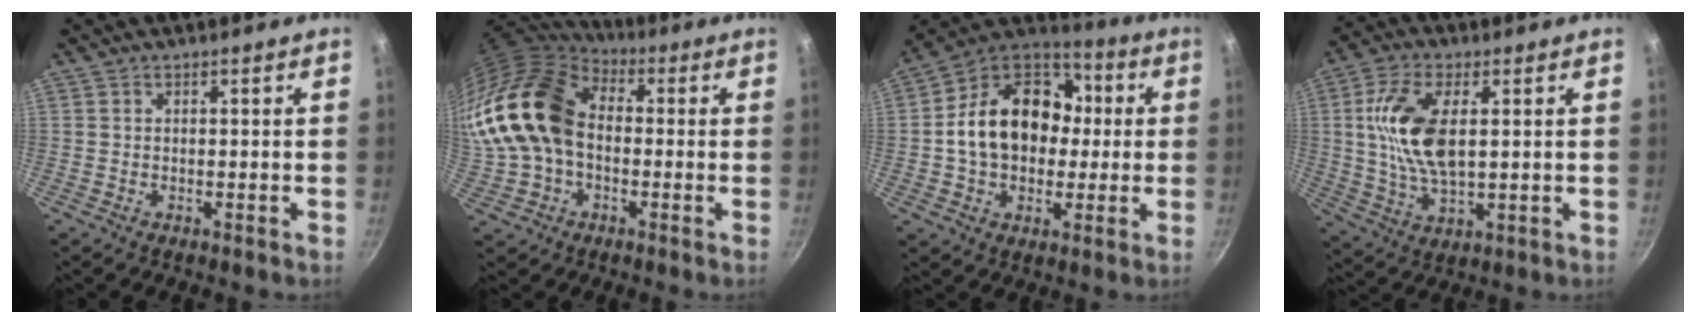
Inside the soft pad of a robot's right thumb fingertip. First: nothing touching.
{"total": 23.5, "force": [0.4, 16.7, 16.6], "torque": [-0.354, 0.043, 0.001]}
{"total": 20.2, "force": [0.6, 15.3, 13.1], "torque": [-0.192, 0.043, 0.000]}
{"total": 13.1, "force": [2.2, 6.4, 11.2], "torque": [-0.214, 0.000, 0.044]}